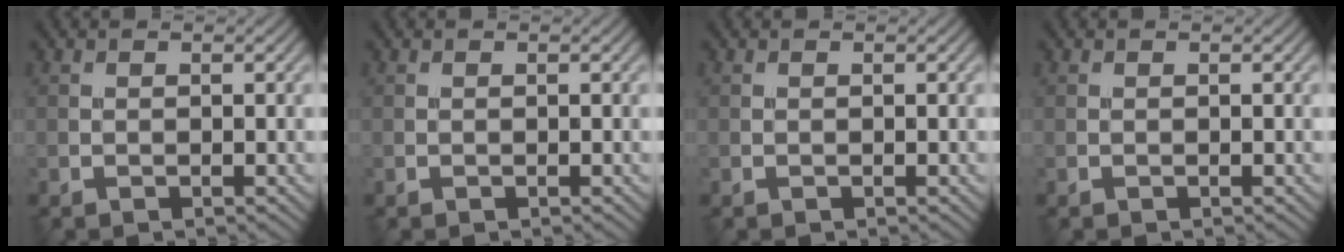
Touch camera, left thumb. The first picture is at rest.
{"total": 0.0}
{"total": 0.0}
{"total": 0.0}